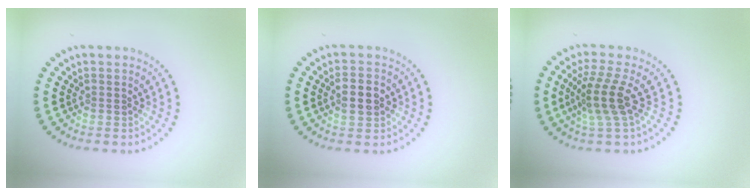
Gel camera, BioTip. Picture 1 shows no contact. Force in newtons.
{"total": 2.3, "press": 2.3, "slide": 0.1}
{"total": 3.8, "press": 2.8, "slide": 2.6}